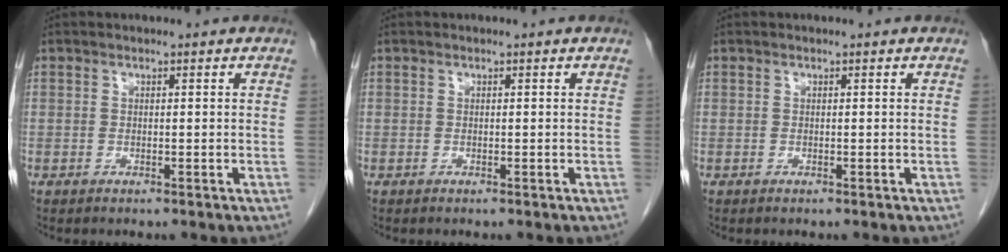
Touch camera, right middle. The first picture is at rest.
{"total": 0.0}
{"total": 0.0}